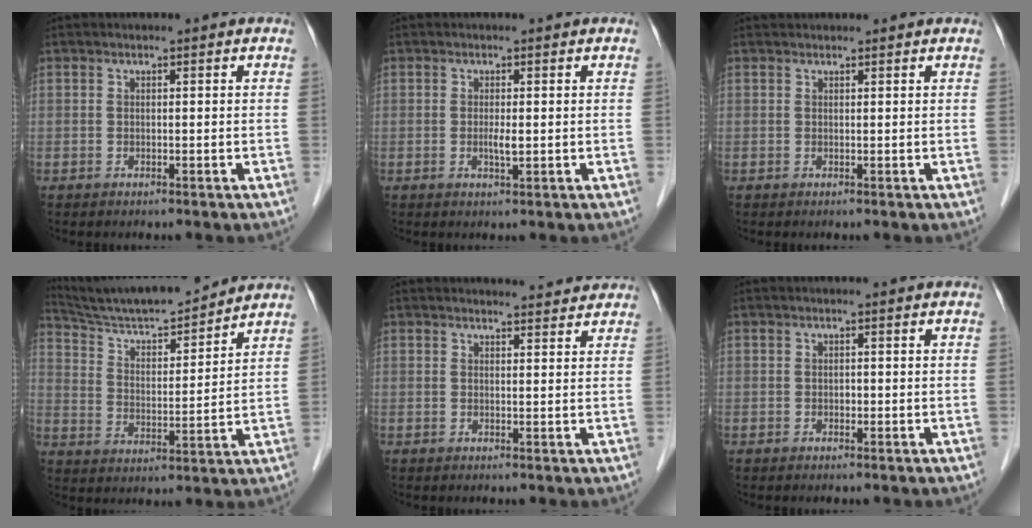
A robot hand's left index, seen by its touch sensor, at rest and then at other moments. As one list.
[{"total": 1.6, "force": [0.0, 0.2, 1.5], "torque": [-0.031, -0.002, 0.000]}, {"total": 2.1, "force": [2.1, 0.3, 0.3], "torque": [-0.009, 0.026, 0.030]}, {"total": 15.1, "force": [14.2, 0.8, 5.1], "torque": [-0.096, 0.003, 0.239]}, {"total": 4.9, "force": [4.8, 0.6, 0.8], "torque": [-0.013, 0.008, 0.050]}, {"total": 0.5, "force": [-0.1, 0.4, 0.4], "torque": [-0.005, 0.002, -0.004]}]